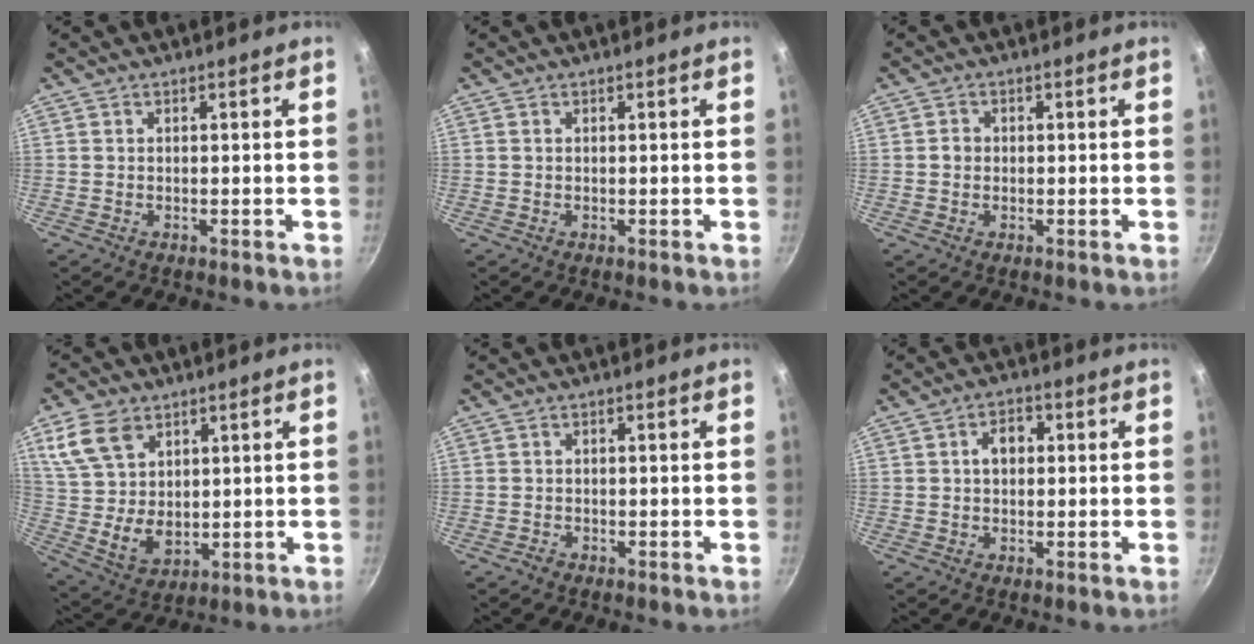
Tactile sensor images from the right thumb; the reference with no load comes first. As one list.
[{"total": 0.0}, {"total": 1.6, "force": [-0.1, 1.5, 0.7], "torque": [-0.005, 0.008, -0.003]}, {"total": 12.7, "force": [5.4, 8.9, 7.3], "torque": [-0.116, -0.024, 0.121]}, {"total": 1.1, "force": [-0.7, 0.7, 0.3], "torque": [-0.007, 0.008, -0.012]}, {"total": 4.3, "force": [0.6, 3.1, 2.9], "torque": [-0.022, 0.012, 0.005]}]